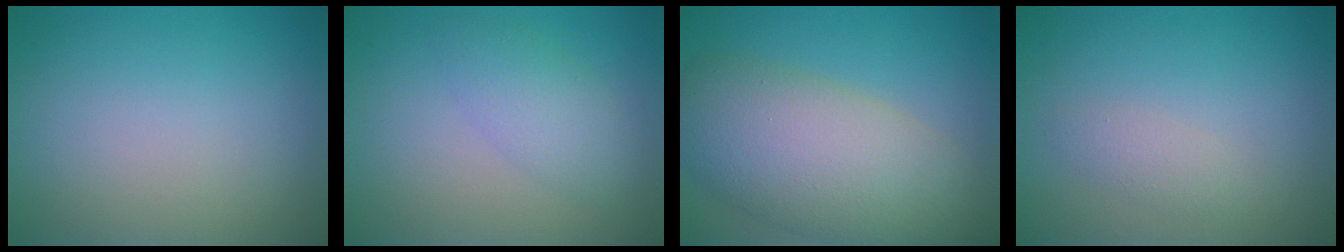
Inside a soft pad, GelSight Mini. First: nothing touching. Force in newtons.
{"total": 2.8, "press": 2.8, "slide": 0.2}
{"total": 10.1, "press": 10.0, "slide": 0.6}
{"total": 1.4, "press": 1.4, "slide": 0.1}